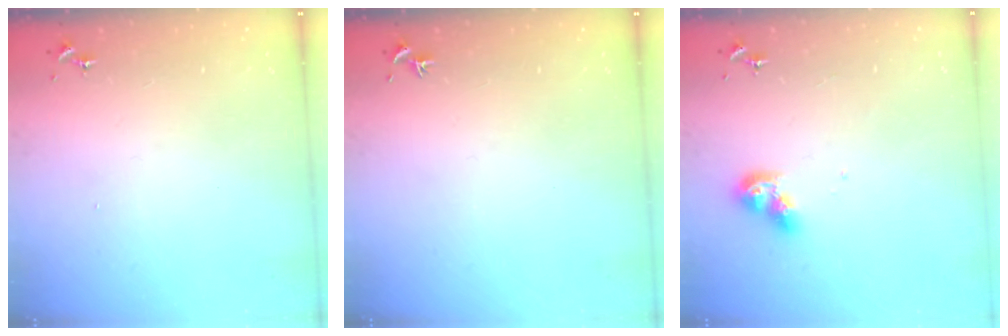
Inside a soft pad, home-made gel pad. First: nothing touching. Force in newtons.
{"total": 0.0}
{"total": 9.8, "press": 9.7, "slide": 1.0}